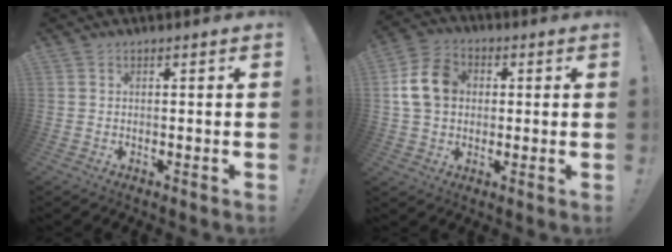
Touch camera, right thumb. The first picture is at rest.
{"total": 13.0, "force": [2.0, 10.4, 7.6], "torque": [-0.127, 0.009, 0.046]}